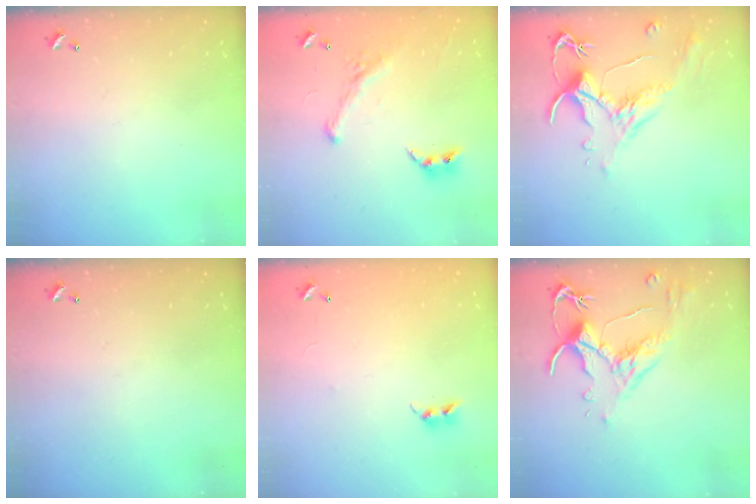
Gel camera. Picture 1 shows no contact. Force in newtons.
{"total": 1.6, "press": 1.1, "slide": 1.2}
{"total": 1.5, "press": 1.0, "slide": 1.1}
{"total": 0.0}
{"total": 7.8, "press": 7.8, "slide": 0.4}
{"total": 2.5, "press": 2.1, "slide": 1.4}